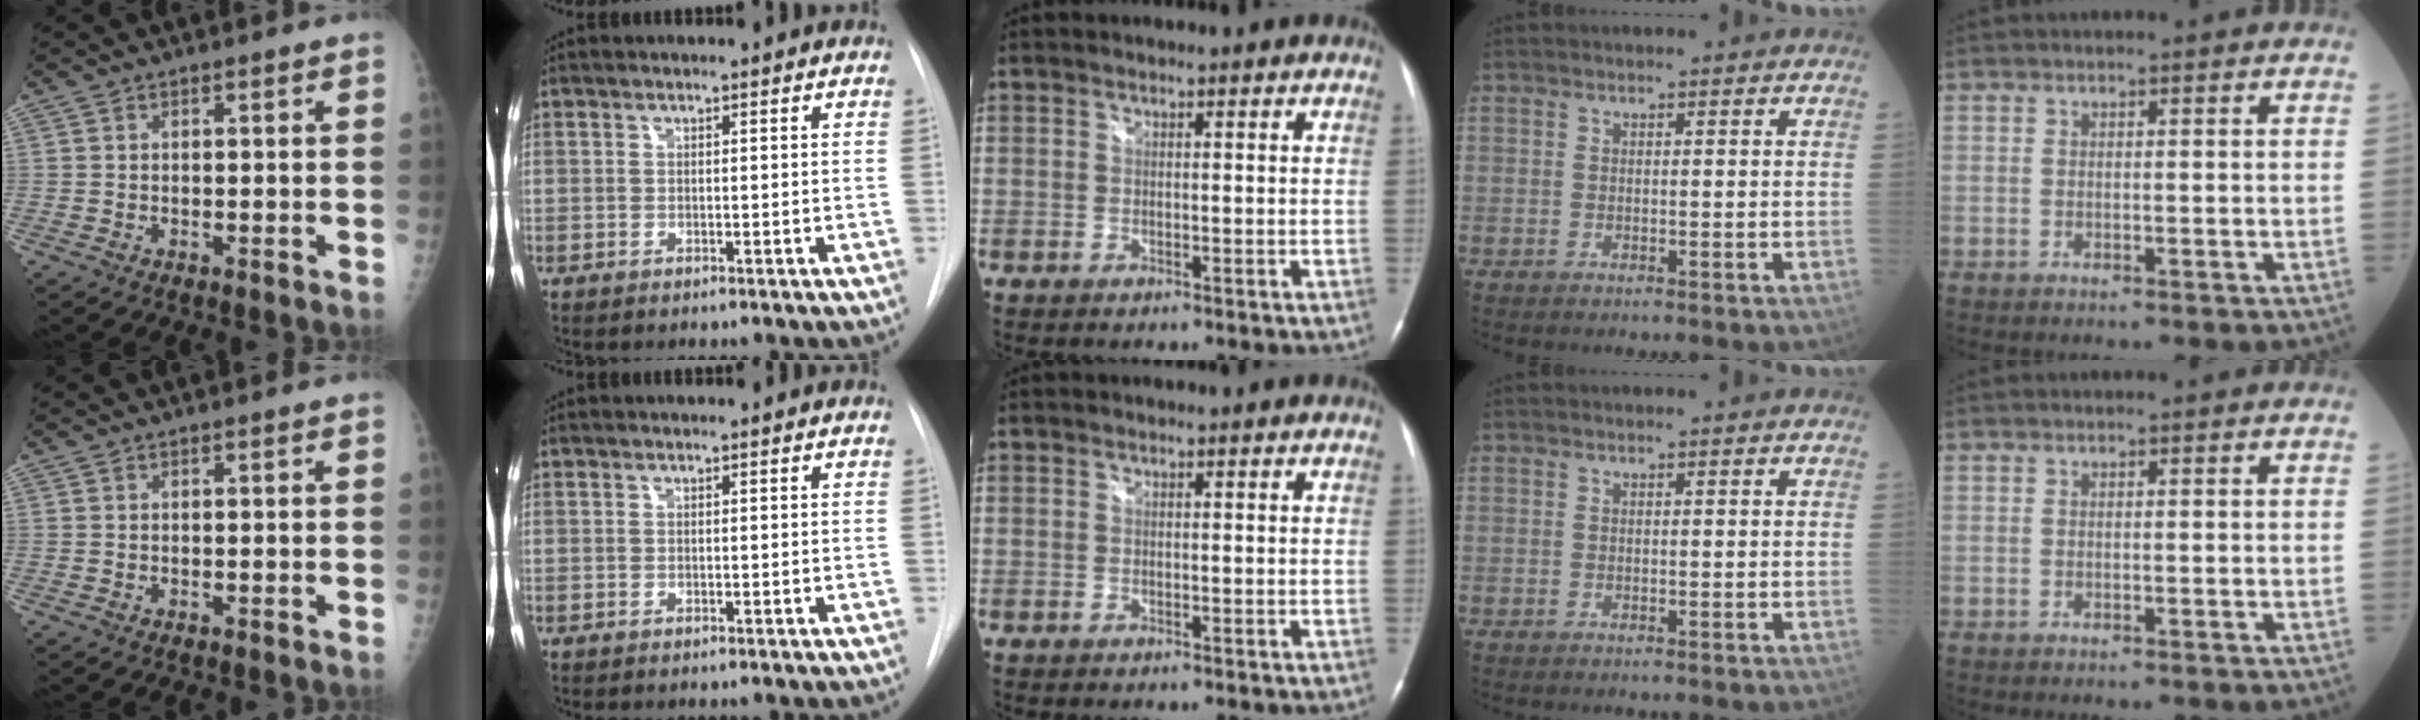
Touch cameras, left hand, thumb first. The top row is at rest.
{}